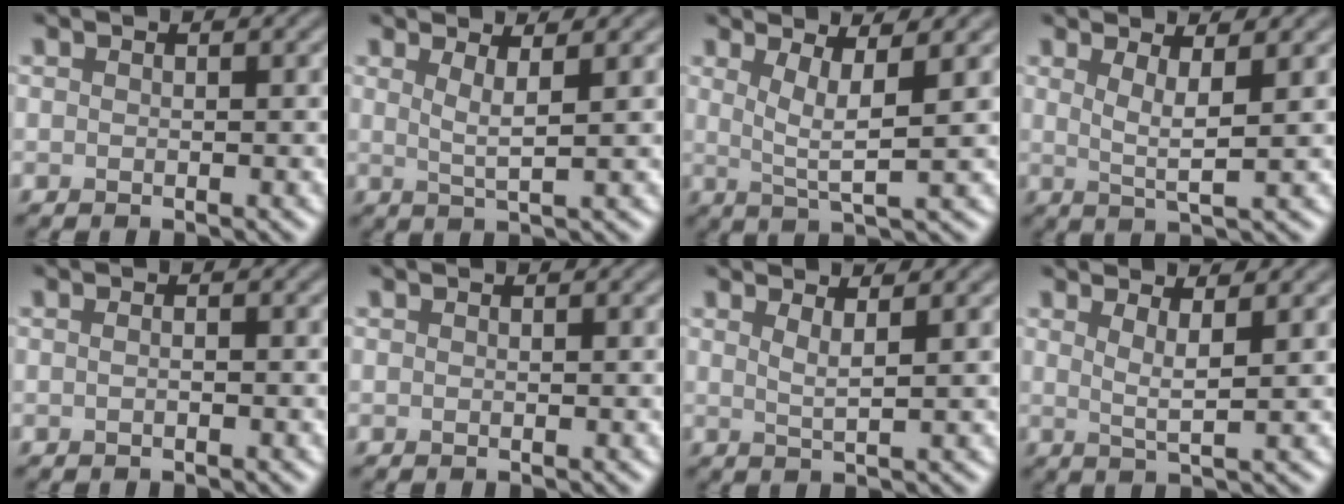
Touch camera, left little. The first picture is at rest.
{"total": 2.4, "force": [1.1, 0.4, 2.0], "torque": [-0.033, -0.005, 0.018]}
{"total": 3.8, "force": [1.2, 0.7, 3.5], "torque": [-0.062, -0.006, 0.025]}
{"total": 2.8, "force": [1.1, 0.5, 2.5], "torque": [-0.043, -0.007, 0.020]}
{"total": 0.7, "force": [0.0, 0.2, 0.6], "torque": [-0.012, -0.004, -0.004]}
{"total": 0.0}
{"total": 1.9, "force": [1.1, 0.5, 1.5], "torque": [-0.019, -0.002, 0.014]}
{"total": 2.4, "force": [1.2, 0.4, 2.1], "torque": [-0.034, -0.006, 0.018]}